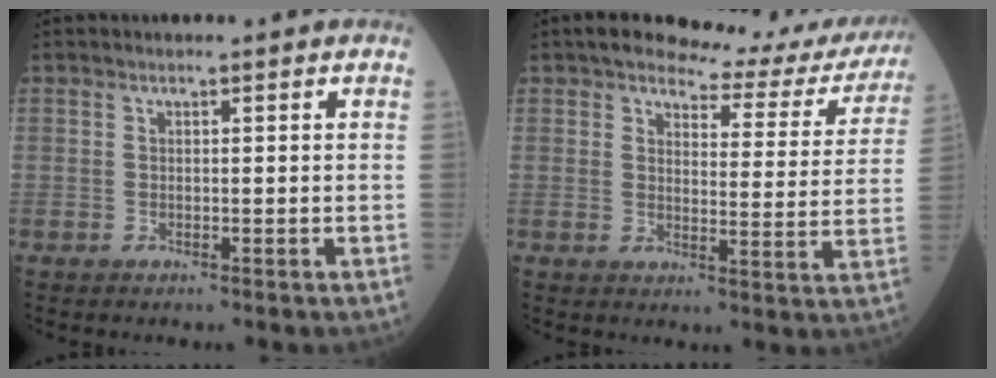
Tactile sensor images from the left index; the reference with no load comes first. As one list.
[{"total": 13.5, "force": [12.5, 3.4, 3.6], "torque": [-0.027, -0.023, 0.131]}]